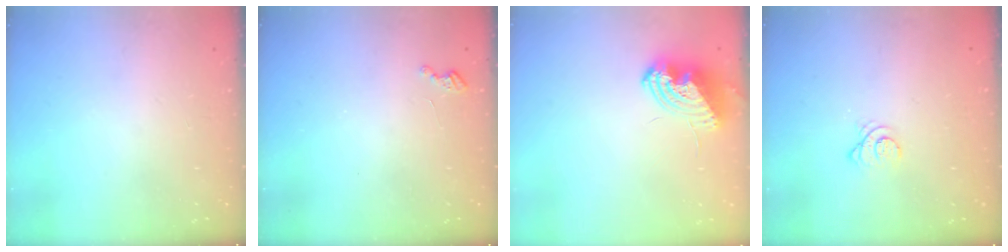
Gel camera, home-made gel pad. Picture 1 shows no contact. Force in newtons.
{"total": 2.7, "press": 2.7, "slide": 0.4}
{"total": 9.9, "press": 9.9, "slide": 1.2}
{"total": 3.4, "press": 3.4, "slide": 0.6}